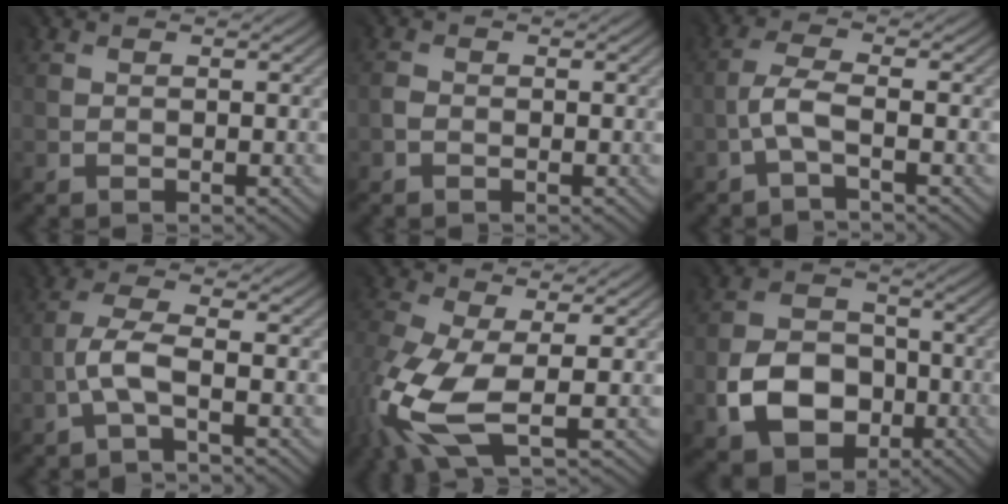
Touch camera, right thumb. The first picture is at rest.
{"total": 0.8, "force": [-0.7, 0.4, -0.1], "torque": [-0.003, -0.003, -0.016]}
{"total": 2.6, "force": [-1.6, 0.0, 2.0], "torque": [-0.053, 0.010, -0.039]}
{"total": 3.0, "force": [-1.6, 0.1, 2.5], "torque": [-0.062, 0.011, -0.042]}
{"total": 10.1, "force": [-3.6, 4.6, 8.3], "torque": [-0.235, -0.022, -0.072]}
{"total": 6.8, "force": [-2.8, 5.4, 3.0], "torque": [-0.061, -0.010, -0.058]}